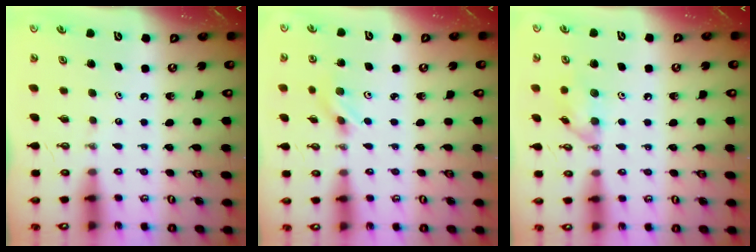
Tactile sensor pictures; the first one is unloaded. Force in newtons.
{"total": 2.2, "press": 2.1, "slide": 0.6}
{"total": 9.9, "press": 9.9, "slide": 0.0}